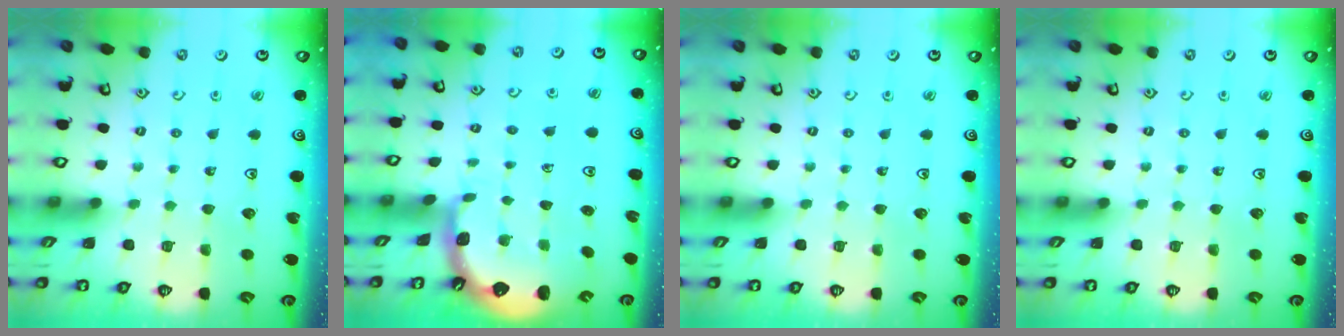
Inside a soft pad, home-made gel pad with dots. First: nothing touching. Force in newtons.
{"total": 1.0, "press": 1.0, "slide": 0.2}
{"total": 0.0}
{"total": 0.0}